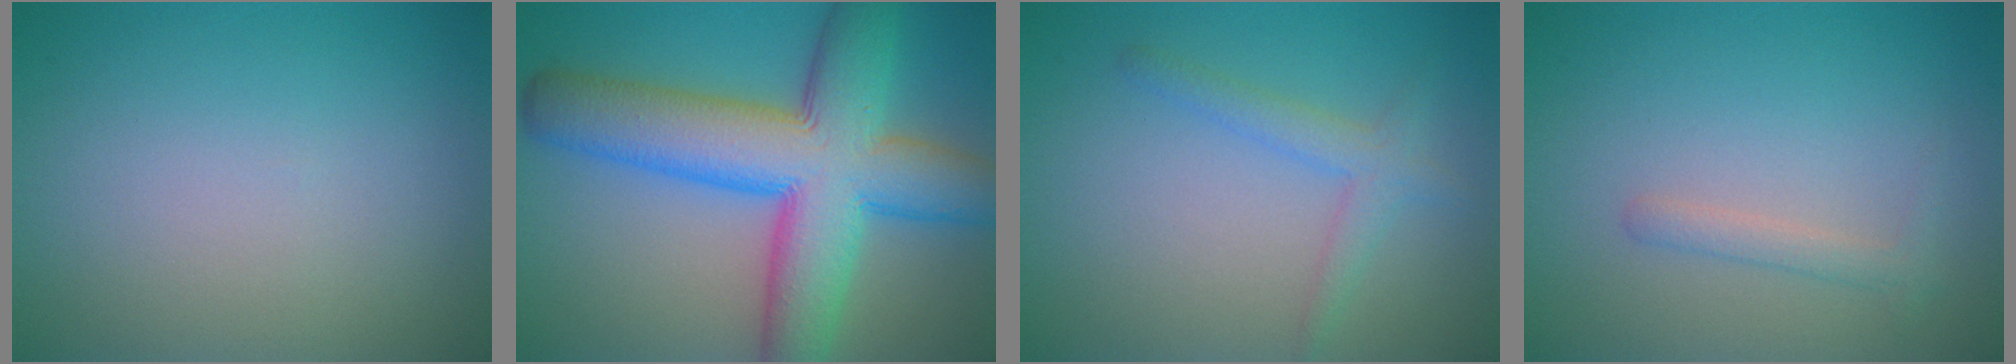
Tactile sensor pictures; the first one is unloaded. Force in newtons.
{"total": 12.1, "press": 12.1, "slide": 0.3}
{"total": 2.2, "press": 2.2, "slide": 0.1}
{"total": 1.3, "press": 1.3, "slide": 0.1}